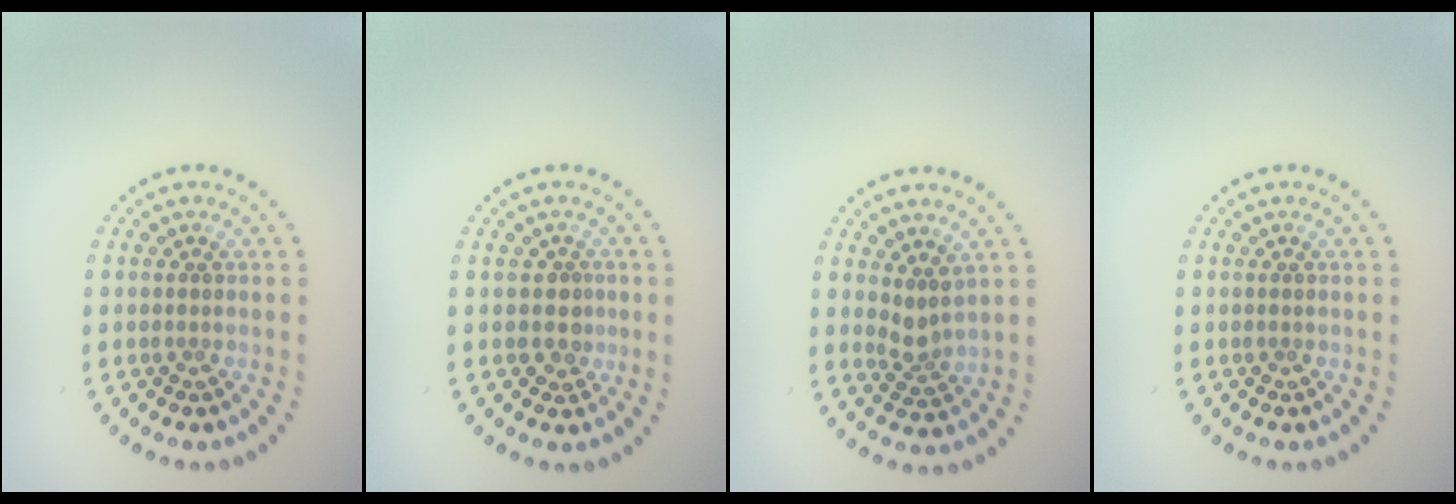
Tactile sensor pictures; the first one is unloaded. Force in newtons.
{"total": 1.8, "press": 1.4, "slide": 1.2}
{"total": 1.9, "press": 1.4, "slide": 1.3}
{"total": 0.0}